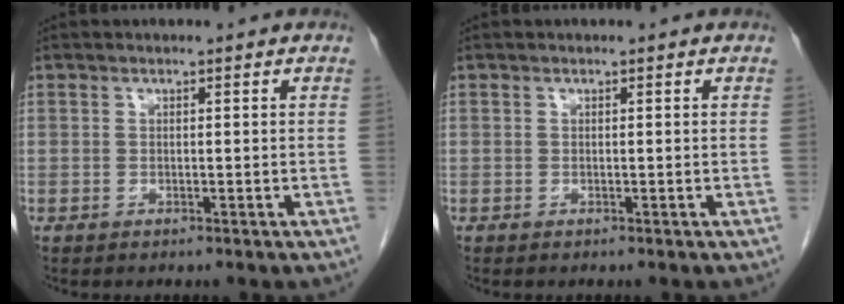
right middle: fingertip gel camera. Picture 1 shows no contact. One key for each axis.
{"total": 0.0}